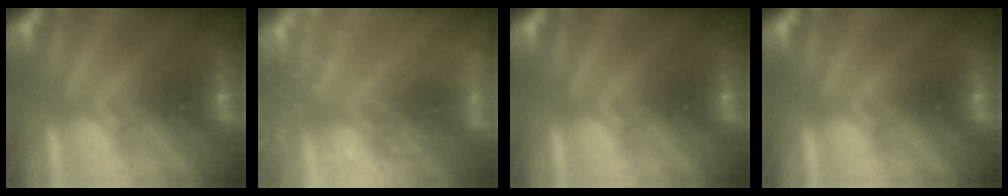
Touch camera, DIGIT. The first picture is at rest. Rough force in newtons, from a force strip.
{"total": 6.4}
{"total": 0.0}
{"total": 0.0}